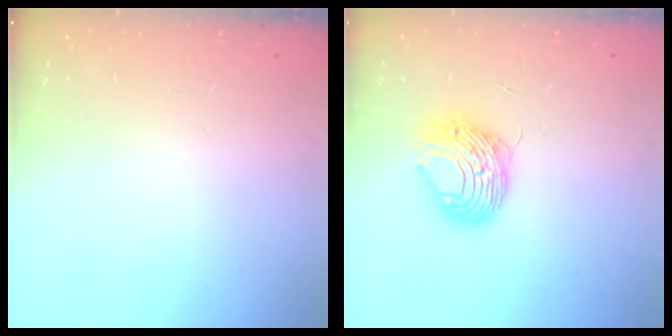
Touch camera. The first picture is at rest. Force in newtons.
{"total": 10.6, "press": 10.5, "slide": 1.0}